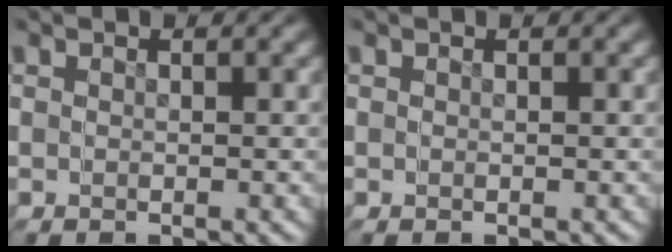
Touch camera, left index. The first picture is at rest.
{"total": 0.0}